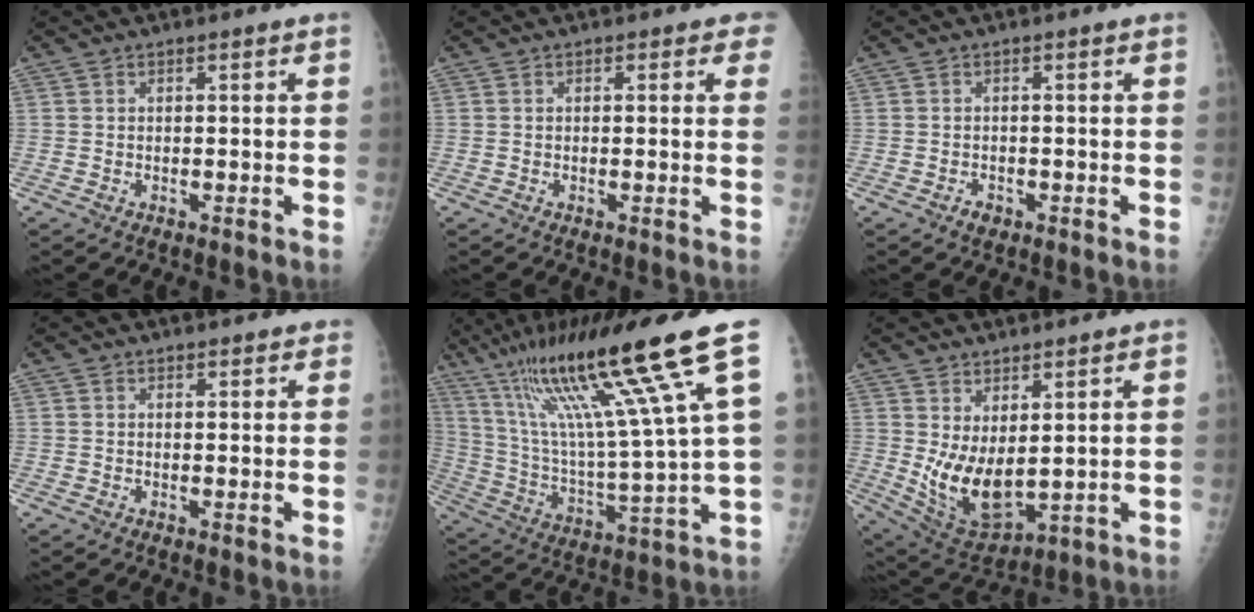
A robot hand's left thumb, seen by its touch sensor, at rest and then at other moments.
{"total": 2.5, "force": [1.6, 1.2, 1.5], "torque": [0.008, -0.003, 0.008]}
{"total": 1.1, "force": [-0.5, 0.8, 0.6], "torque": [-0.006, 0.001, -0.006]}
{"total": 2.0, "force": [1.8, 0.7, 0.7], "torque": [0.005, -0.003, 0.017]}
{"total": 24.1, "force": [13.6, 0.3, 19.9], "torque": [-0.345, -0.038, 0.236]}
{"total": 11.1, "force": [2.5, 5.1, 9.6], "torque": [-0.159, -0.036, 0.070]}